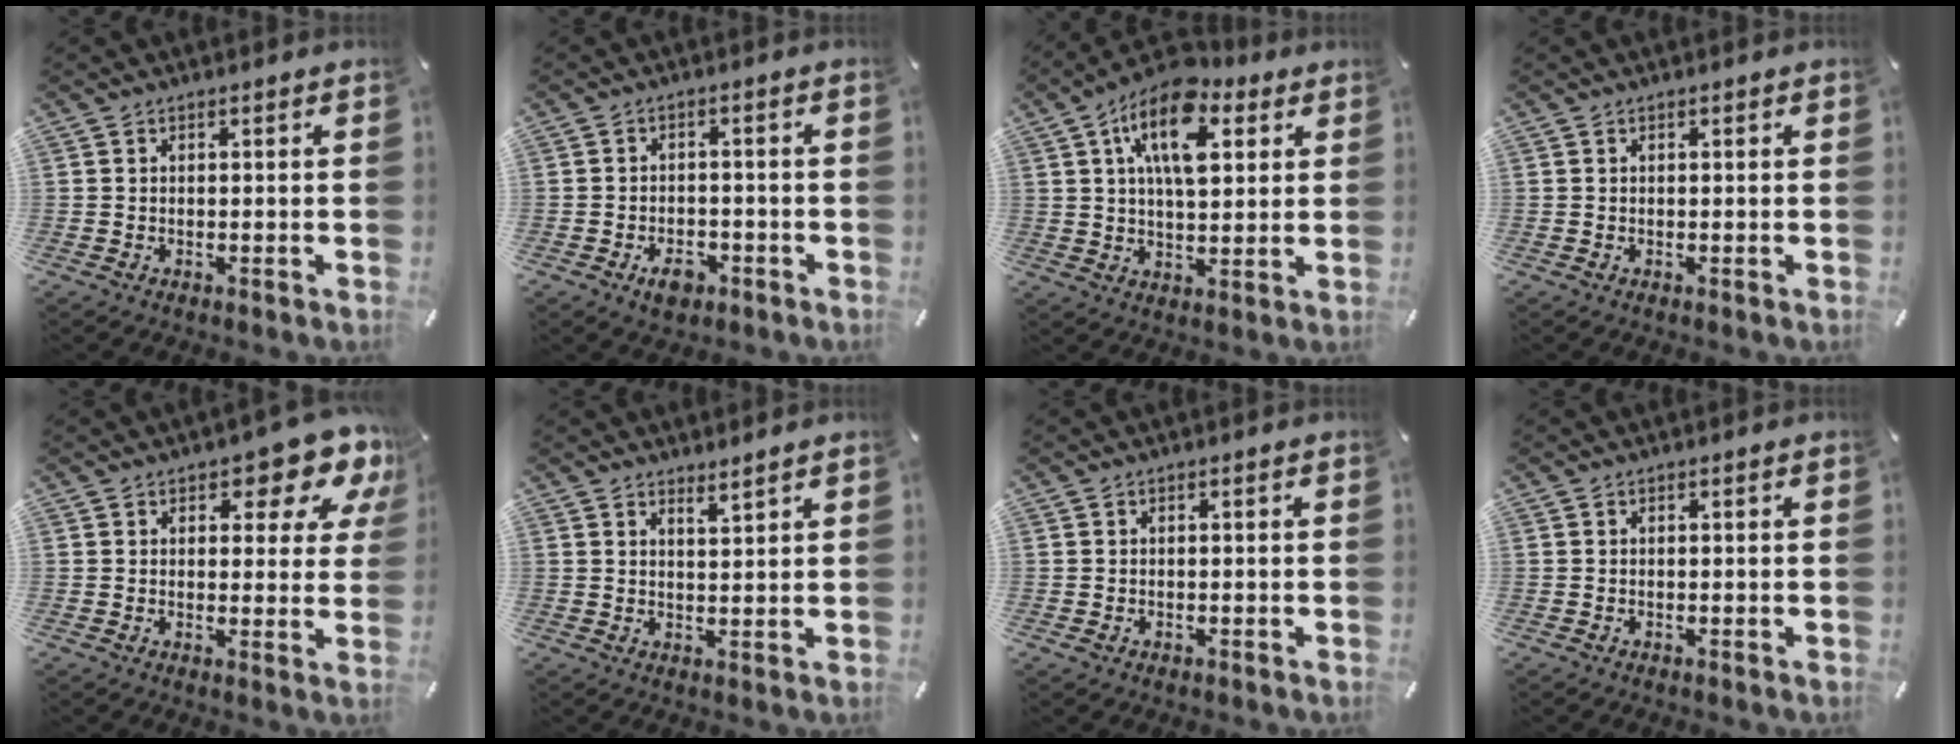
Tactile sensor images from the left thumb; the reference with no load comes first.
{"total": 4.9, "force": [-2.7, 3.1, 2.6], "torque": [-0.051, 0.011, -0.049]}
{"total": 14.9, "force": [6.3, 8.0, 10.9], "torque": [-0.185, -0.009, 0.108]}
{"total": 0.0}
{"total": 8.8, "force": [5.3, 4.2, 5.6], "torque": [-0.056, -0.040, 0.085]}
{"total": 2.5, "force": [2.5, -0.3, 0.2], "torque": [-0.007, -0.015, 0.046]}
{"total": 0.0}
{"total": 0.0}